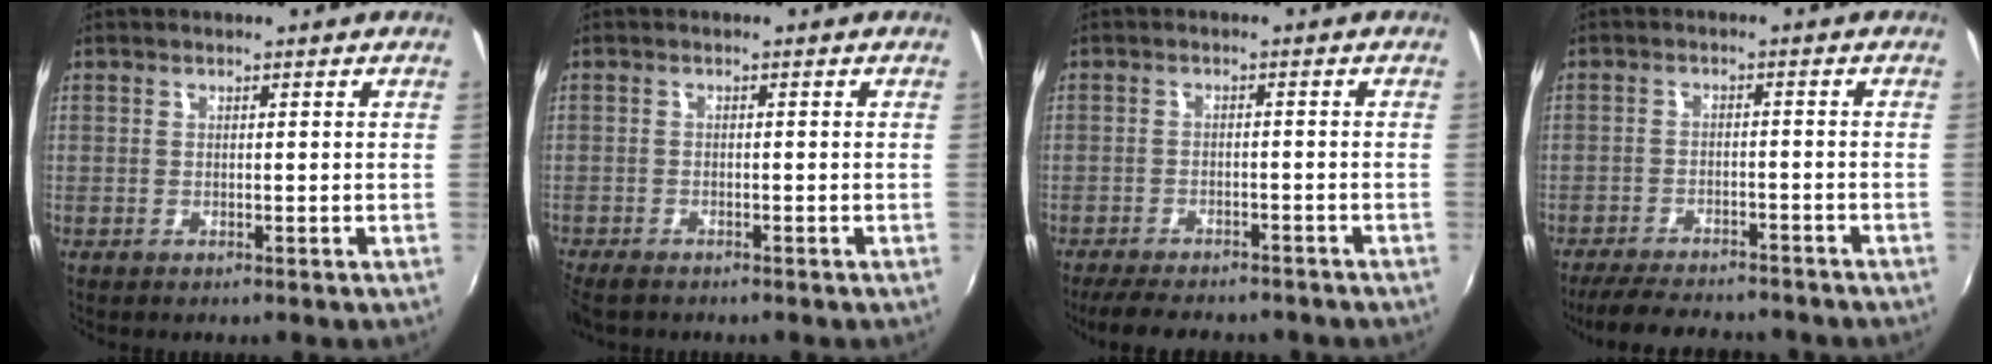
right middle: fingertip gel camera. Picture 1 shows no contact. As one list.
[{"total": 3.6, "force": [-3.0, 1.2, 1.4], "torque": [-0.040, -0.018, -0.059]}, {"total": 11.0, "force": [-9.2, 3.2, 5.1], "torque": [-0.112, -0.024, -0.136]}, {"total": 13.2, "force": [-11.4, 3.2, 5.8], "torque": [-0.123, -0.025, -0.166]}]